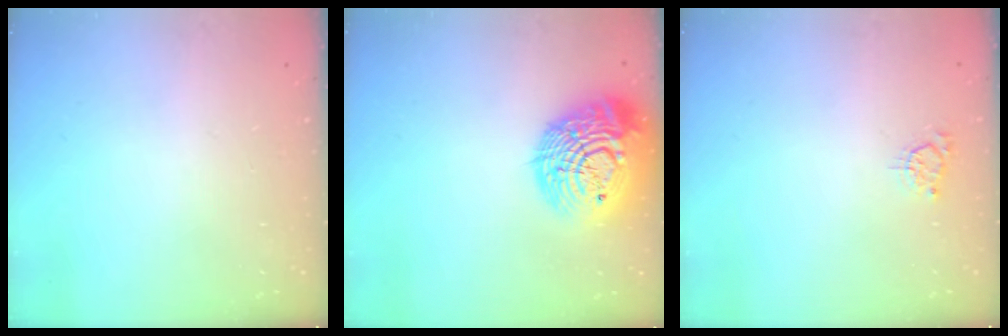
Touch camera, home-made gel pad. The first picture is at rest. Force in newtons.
{"total": 22.1, "press": 22.0, "slide": 2.0}
{"total": 2.9, "press": 2.9, "slide": 0.3}